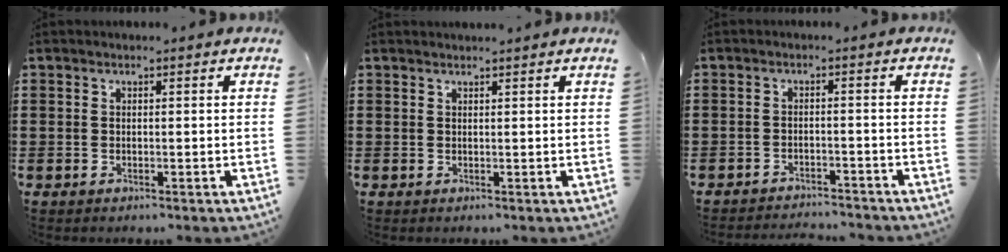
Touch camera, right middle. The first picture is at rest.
{"total": 0.7, "force": [0.7, -0.1, 0.1], "torque": [-0.003, 0.000, 0.014]}
{"total": 2.4, "force": [-2.4, 0.1, 0.0], "torque": [-0.006, 0.001, -0.051]}